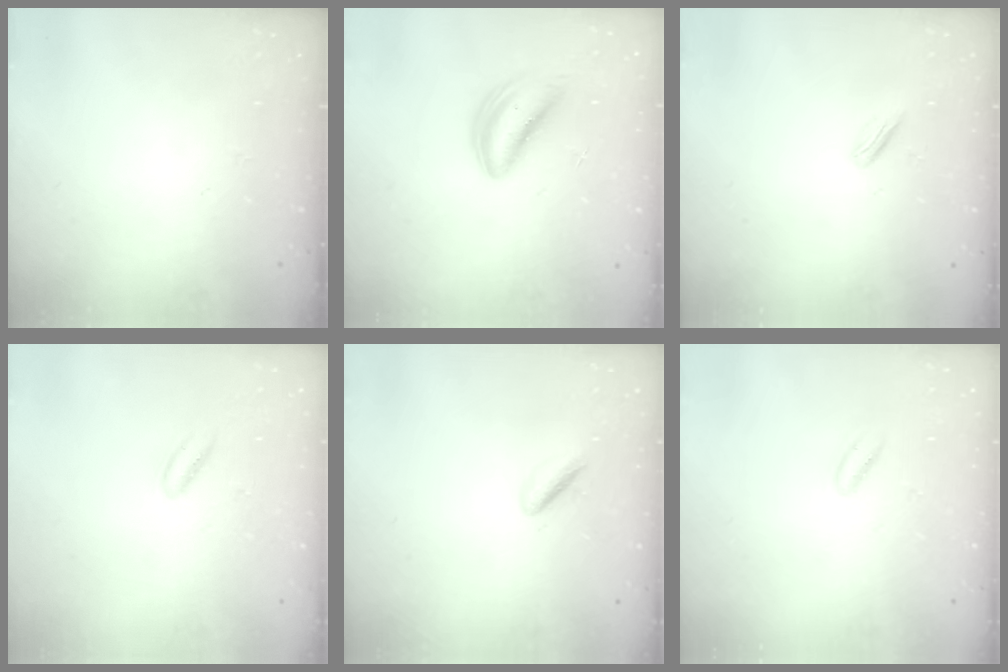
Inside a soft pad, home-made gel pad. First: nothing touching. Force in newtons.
{"total": 4.9, "press": 4.8, "slide": 0.9}
{"total": 2.4, "press": 2.3, "slide": 0.6}
{"total": 2.6, "press": 2.3, "slide": 1.3}
{"total": 1.9, "press": 1.6, "slide": 1.1}
{"total": 2.6, "press": 2.4, "slide": 1.1}